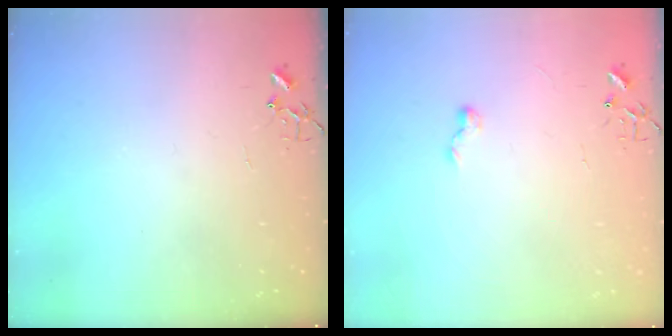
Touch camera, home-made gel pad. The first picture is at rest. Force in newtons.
{"total": 5.7, "press": 5.6, "slide": 0.7}